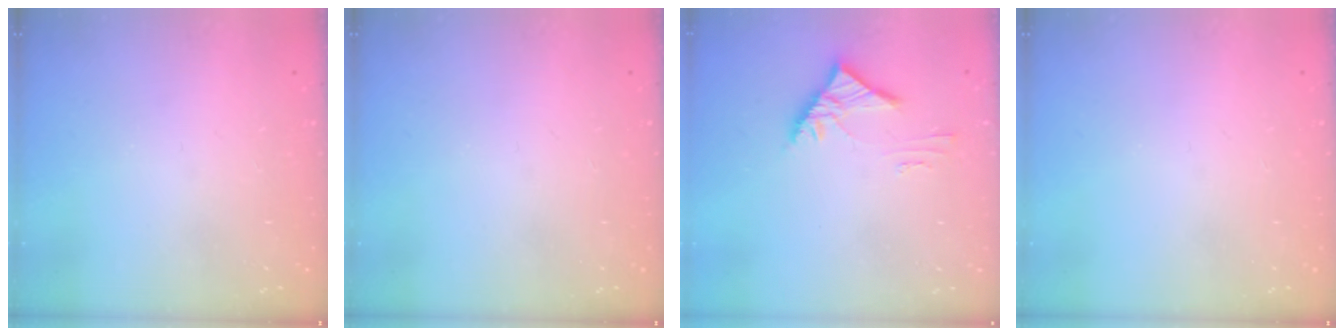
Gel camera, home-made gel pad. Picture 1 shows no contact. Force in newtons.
{"total": 0.0}
{"total": 3.6, "press": 3.5, "slide": 0.9}
{"total": 0.0}